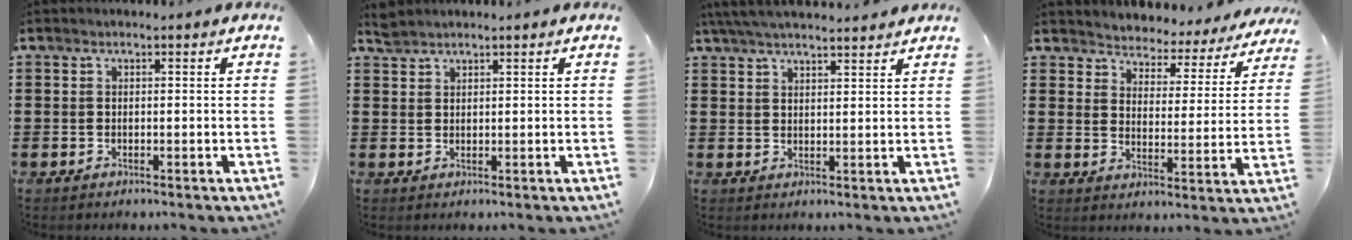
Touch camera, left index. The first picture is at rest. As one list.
[{"total": 1.6, "force": [1.6, 0.2, 0.2], "torque": [-0.008, -0.001, 0.032]}, {"total": 4.4, "force": [4.1, 0.2, 1.6], "torque": [-0.043, -0.011, 0.076]}, {"total": 3.4, "force": [3.3, 0.2, -0.7], "torque": [-0.012, -0.034, 0.050]}]